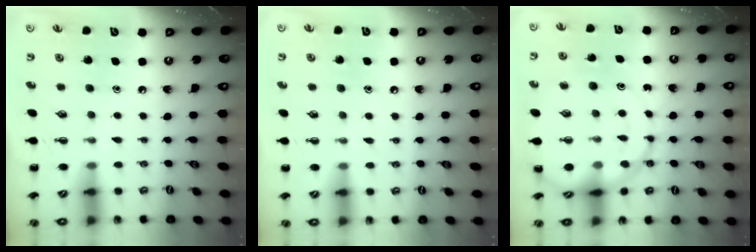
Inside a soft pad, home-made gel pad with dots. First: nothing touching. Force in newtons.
{"total": 6.2, "press": 6.0, "slide": 1.7}
{"total": 13.3, "press": 13.2, "slide": 1.9}